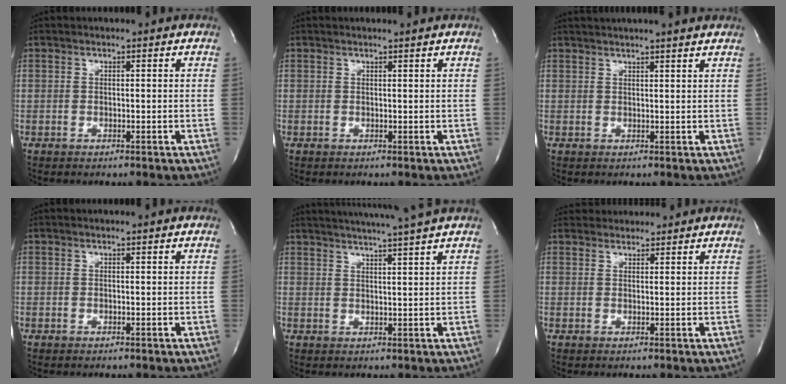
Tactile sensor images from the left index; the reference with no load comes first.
{"total": 1.1, "force": [1.0, -0.3, 0.3], "torque": [-0.012, -0.002, 0.017]}
{"total": 8.5, "force": [7.6, 0.0, 3.9], "torque": [-0.065, 0.027, 0.092]}
{"total": 0.6, "force": [0.5, -0.1, 0.2], "torque": [-0.005, 0.001, 0.009]}
{"total": 9.8, "force": [8.6, -1.9, 4.4], "torque": [-0.072, -0.003, 0.115]}
{"total": 4.4, "force": [4.2, 1.0, 0.1], "torque": [-0.001, 0.030, 0.067]}